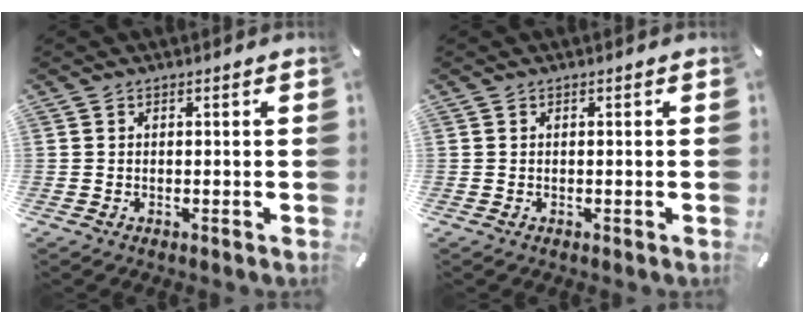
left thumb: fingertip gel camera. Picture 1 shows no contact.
{"total": 0.0}